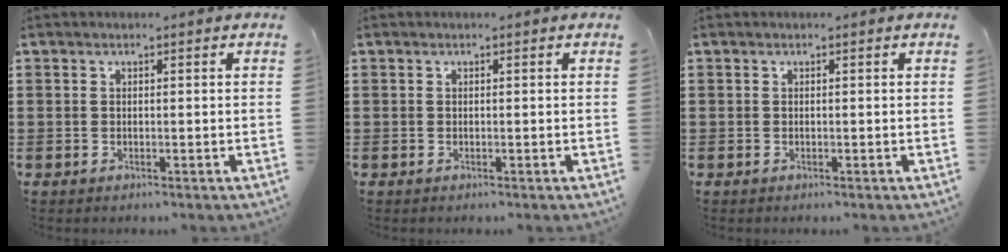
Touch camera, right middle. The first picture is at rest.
{"total": 0.0}
{"total": 0.0}